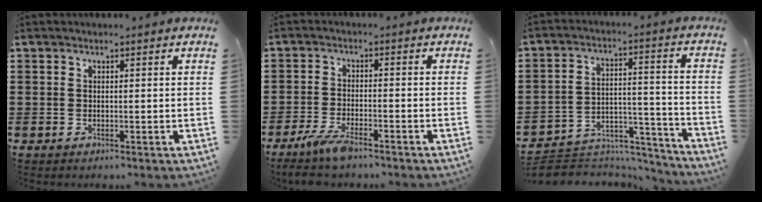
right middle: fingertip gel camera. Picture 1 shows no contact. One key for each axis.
{"total": 4.7, "fx": -3.6, "fy": 0.9, "fz": 2.9, "tx": -0.074, "ty": -0.011, "tz": -0.073}
{"total": 5.3, "fx": -4.9, "fy": 2.0, "fz": 0.4, "tx": -0.009, "ty": 0.016, "tz": -0.100}